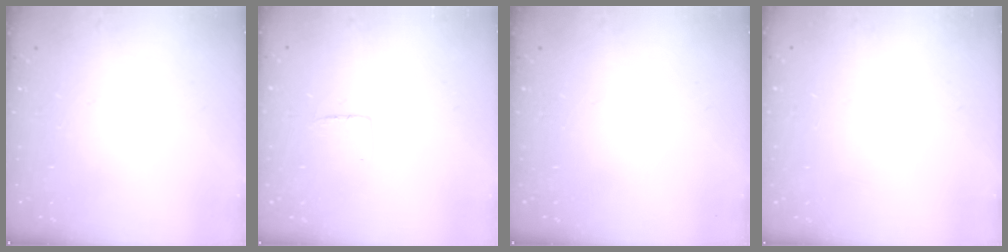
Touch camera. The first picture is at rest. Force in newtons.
{"total": 4.5, "press": 4.5, "slide": 0.4}
{"total": 0.0}
{"total": 0.0}